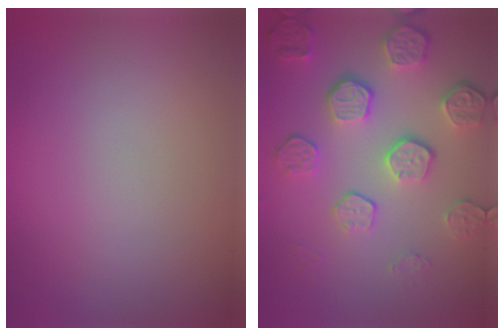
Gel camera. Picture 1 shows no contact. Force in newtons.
{"total": 5.7, "press": 4.3, "slide": 3.7}